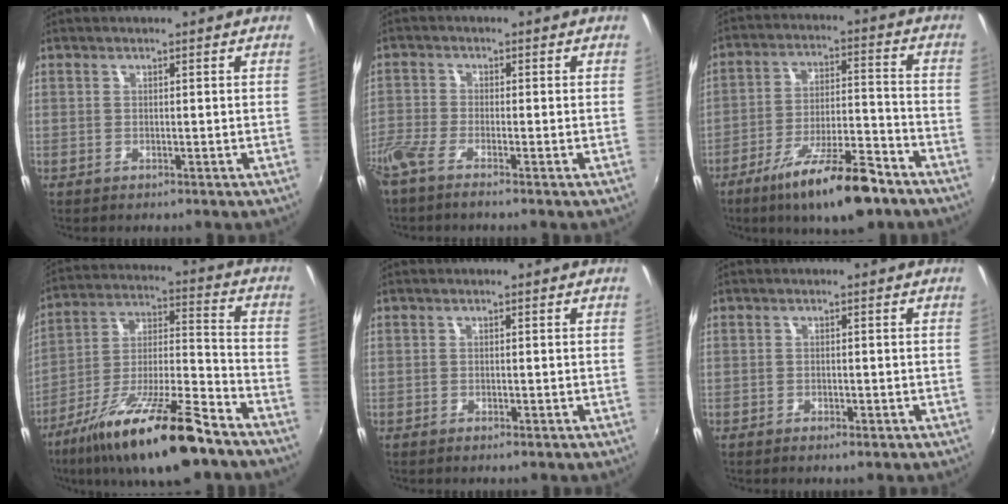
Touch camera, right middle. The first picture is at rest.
{"total": 4.8, "force": [-3.8, 0.3, 2.9], "torque": [-0.079, -0.018, -0.082]}
{"total": 15.8, "force": [-10.9, 3.8, 10.8], "torque": [-0.194, -0.019, -0.175]}
{"total": 21.6, "force": [-14.2, 4.6, 15.6], "torque": [-0.276, -0.022, -0.240]}
{"total": 0.6, "force": [-0.4, 0.2, 0.3], "torque": [-0.006, -0.003, -0.009]}
{"total": 1.4, "force": [-1.0, 0.6, 0.8], "torque": [-0.016, -0.005, -0.017]}